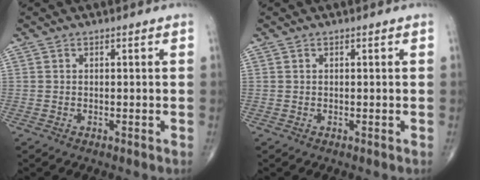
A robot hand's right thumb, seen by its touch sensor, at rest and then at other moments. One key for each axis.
{"total": 0.0}